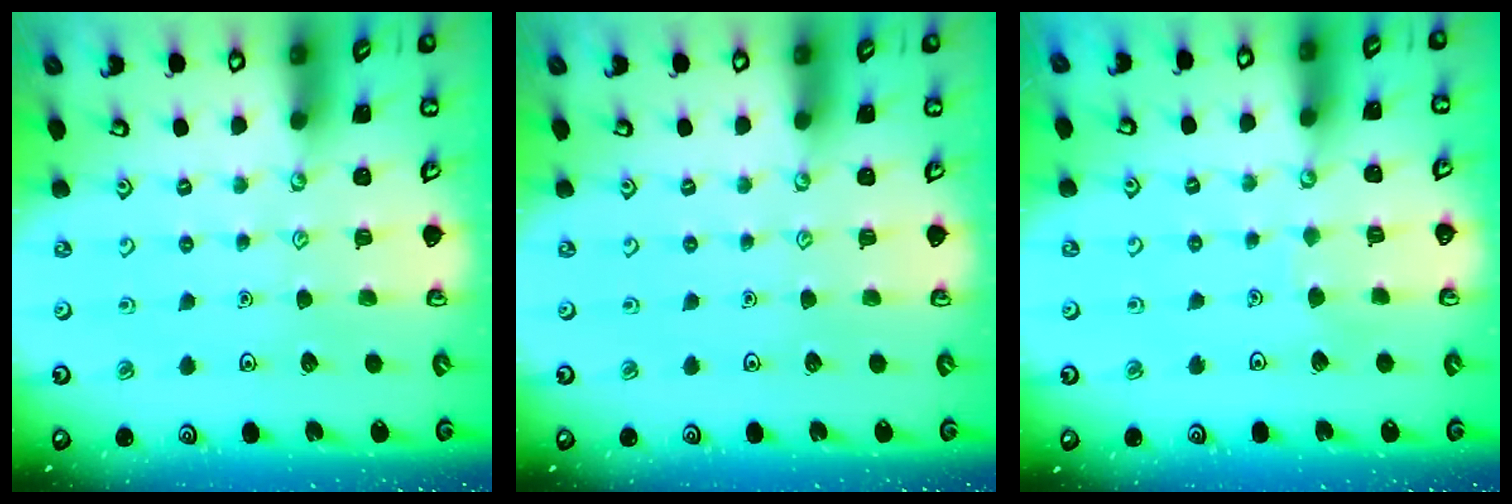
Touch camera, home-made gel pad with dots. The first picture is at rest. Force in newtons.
{"total": 0.0}
{"total": 3.2, "press": 3.2, "slide": 0.4}